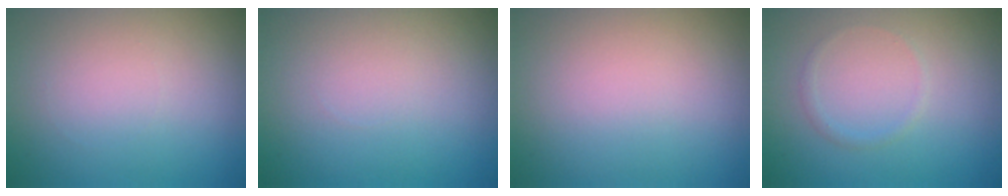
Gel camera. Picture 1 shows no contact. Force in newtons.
{"total": 0.0}
{"total": 0.0}
{"total": 0.7, "press": 0.7, "slide": 0.0}